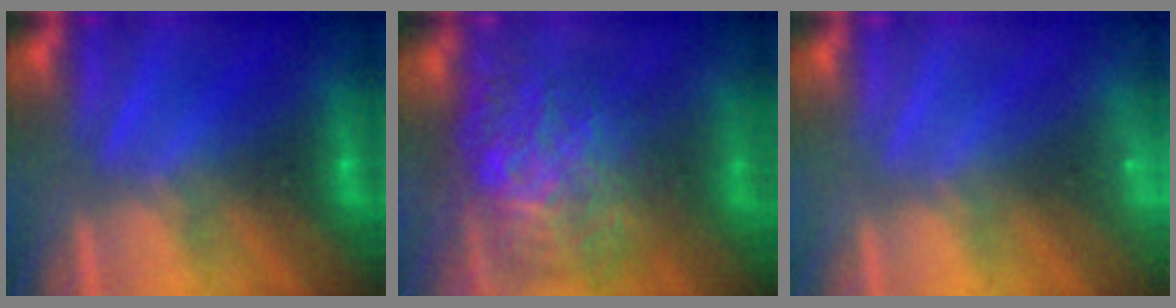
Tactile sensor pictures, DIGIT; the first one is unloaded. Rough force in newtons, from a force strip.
{"total": 8.7}
{"total": 2.2}